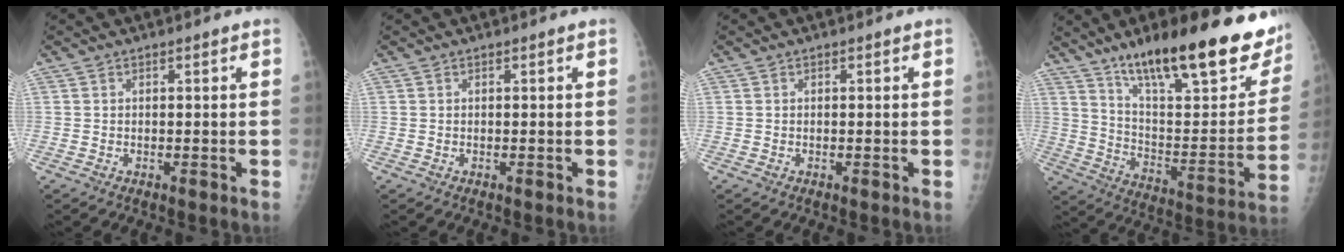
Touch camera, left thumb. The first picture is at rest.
{"total": 0.0}
{"total": 0.0}
{"total": 30.2, "force": [20.2, 8.1, 21.0], "torque": [-0.275, -0.073, 0.310]}